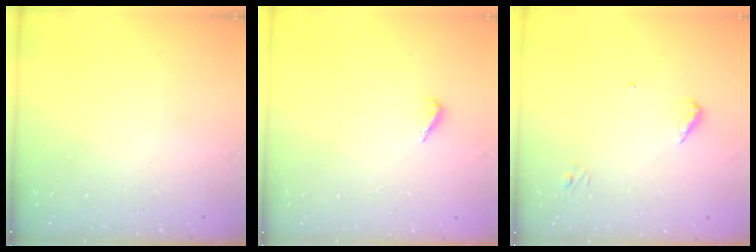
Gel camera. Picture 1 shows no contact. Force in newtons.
{"total": 2.1, "press": 1.9, "slide": 0.8}
{"total": 6.0, "press": 6.0, "slide": 0.6}